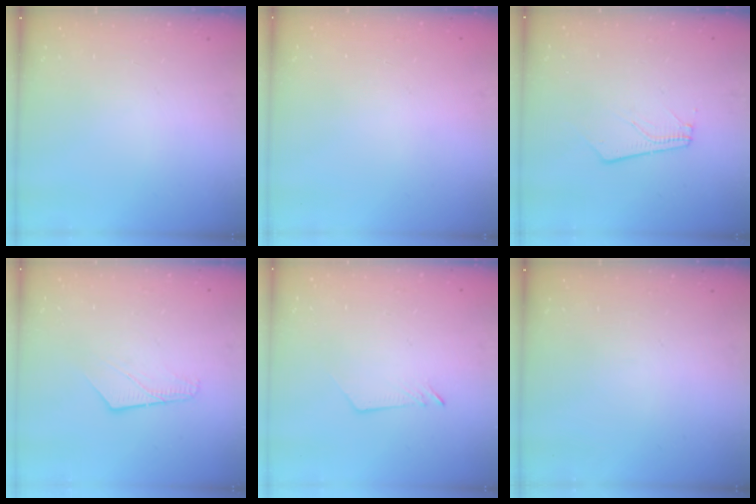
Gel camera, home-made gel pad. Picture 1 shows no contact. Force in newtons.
{"total": 0.0}
{"total": 4.9, "press": 4.9, "slide": 0.7}
{"total": 7.2, "press": 7.2, "slide": 0.9}
{"total": 2.5, "press": 2.5, "slide": 0.2}
{"total": 0.0}